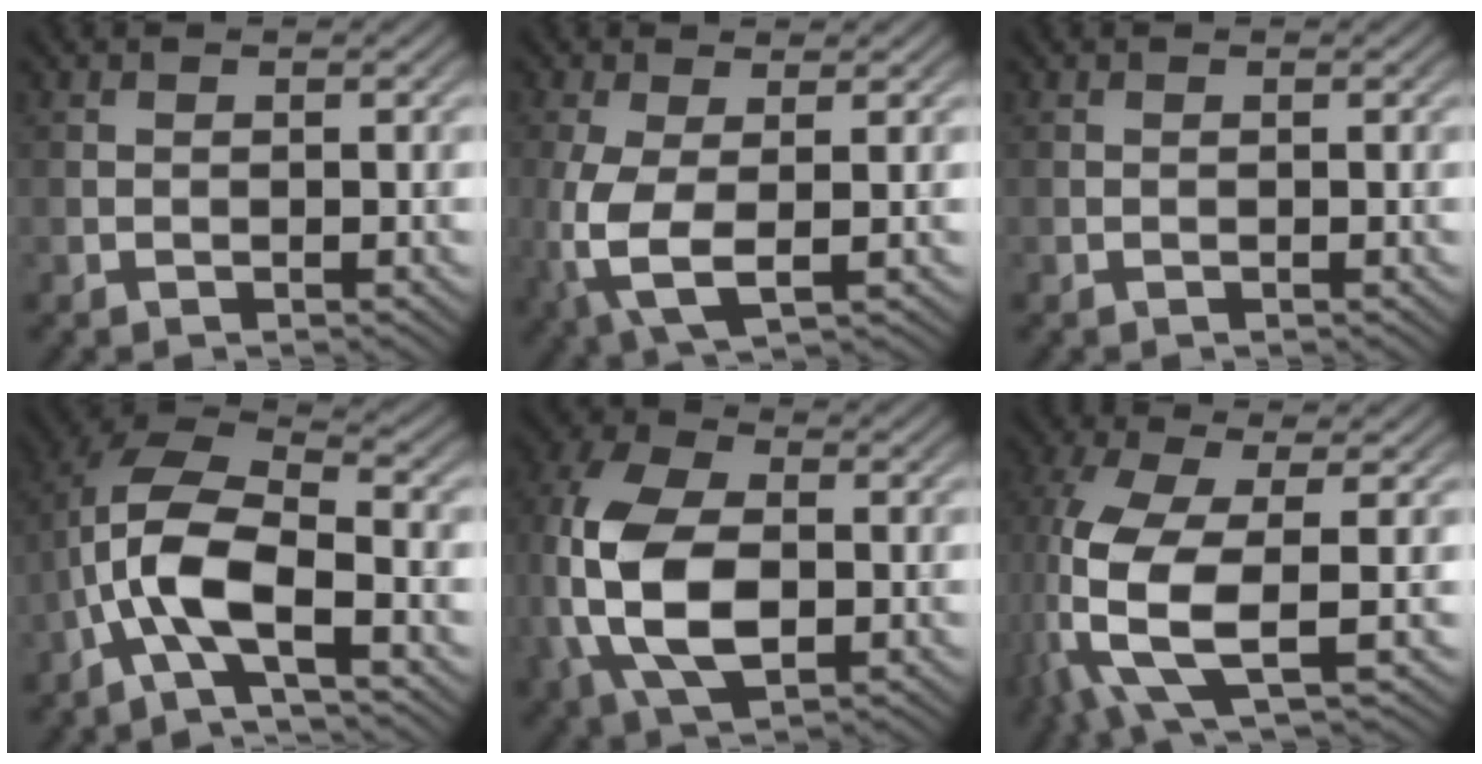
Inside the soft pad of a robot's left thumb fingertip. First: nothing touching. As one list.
[{"total": 7.0, "force": [-1.0, 3.0, 6.2], "torque": [-0.163, -0.009, -0.018]}, {"total": 0.0}, {"total": 9.7, "force": [-3.4, 3.6, 8.4], "torque": [-0.176, 0.011, -0.078]}, {"total": 13.1, "force": [-1.5, 7.9, 10.3], "torque": [-0.266, -0.003, -0.035]}, {"total": 11.7, "force": [-1.9, 4.3, 10.7], "torque": [-0.257, -0.012, -0.041]}]